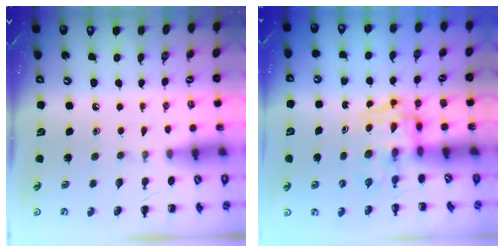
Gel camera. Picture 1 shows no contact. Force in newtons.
{"total": 3.2, "press": 3.2, "slide": 0.6}